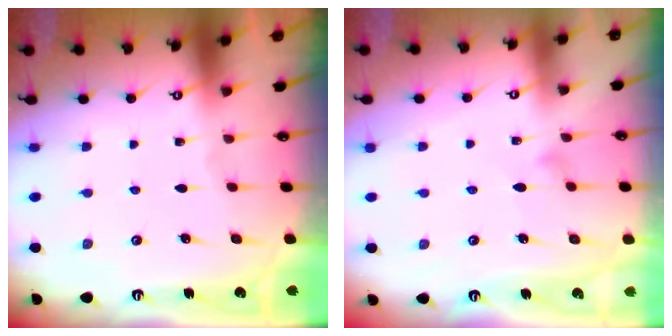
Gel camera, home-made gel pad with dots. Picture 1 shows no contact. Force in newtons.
{"total": 7.3, "press": 7.3, "slide": 0.5}